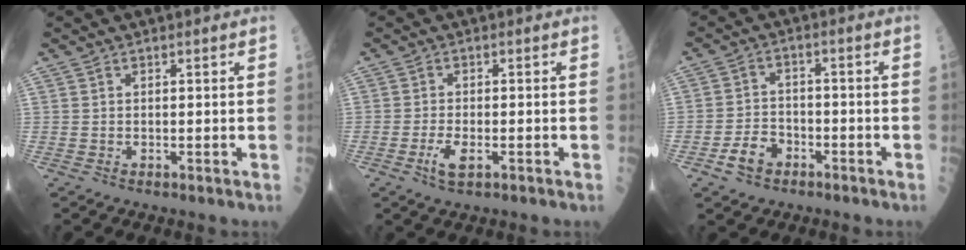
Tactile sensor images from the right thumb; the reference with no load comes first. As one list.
[{"total": 3.7, "force": [-1.5, 1.4, 3.0], "torque": [-0.060, 0.001, -0.027]}, {"total": 5.5, "force": [-3.0, 3.7, 2.7], "torque": [-0.035, 0.025, -0.053]}]